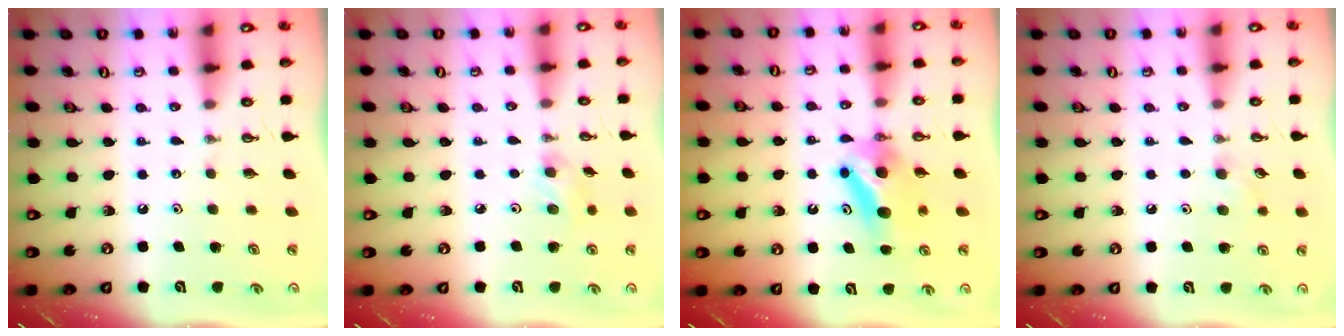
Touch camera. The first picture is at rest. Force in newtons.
{"total": 6.3, "press": 5.4, "slide": 3.3}
{"total": 8.1, "press": 5.8, "slide": 5.7}
{"total": 5.8, "press": 5.6, "slide": 1.4}